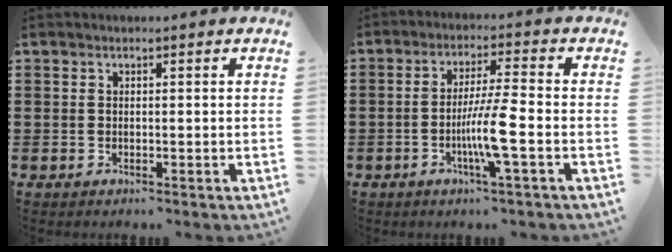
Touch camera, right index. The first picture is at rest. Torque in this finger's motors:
{"motor_torque": [2.14, 0.00, 0.28, 0.12]}